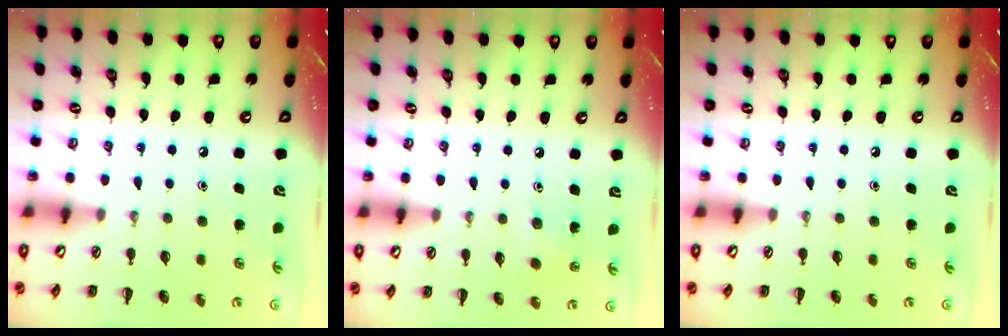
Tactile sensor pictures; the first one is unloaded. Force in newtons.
{"total": 3.5, "press": 3.3, "slide": 1.1}
{"total": 0.0}